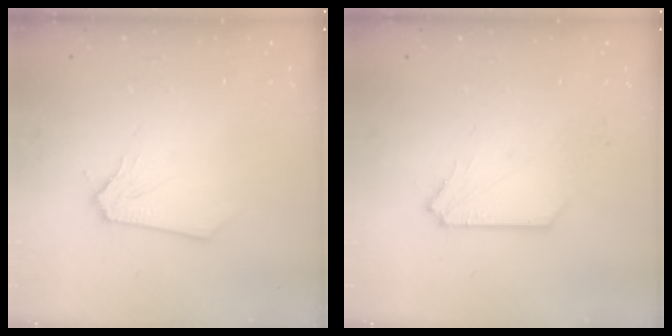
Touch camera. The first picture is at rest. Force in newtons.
{"total": 2.3, "press": 2.3, "slide": 0.2}